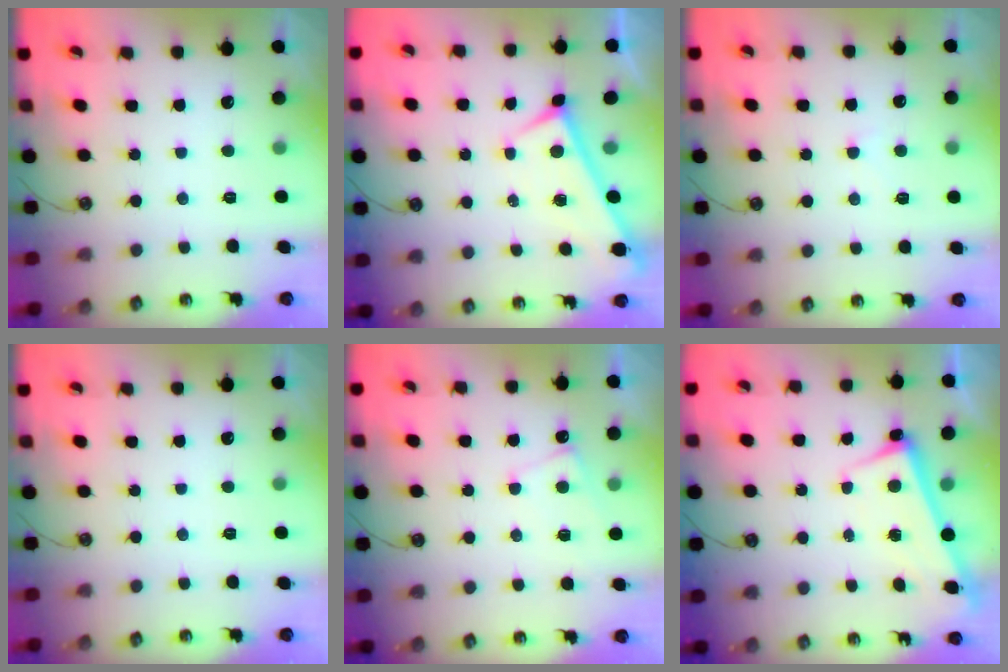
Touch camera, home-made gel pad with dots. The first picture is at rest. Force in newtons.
{"total": 0.0}
{"total": 0.7, "press": 0.2, "slide": 0.7}
{"total": 0.0}
{"total": 1.5, "press": 1.4, "slide": 0.4}
{"total": 2.7, "press": 2.7, "slide": 0.4}